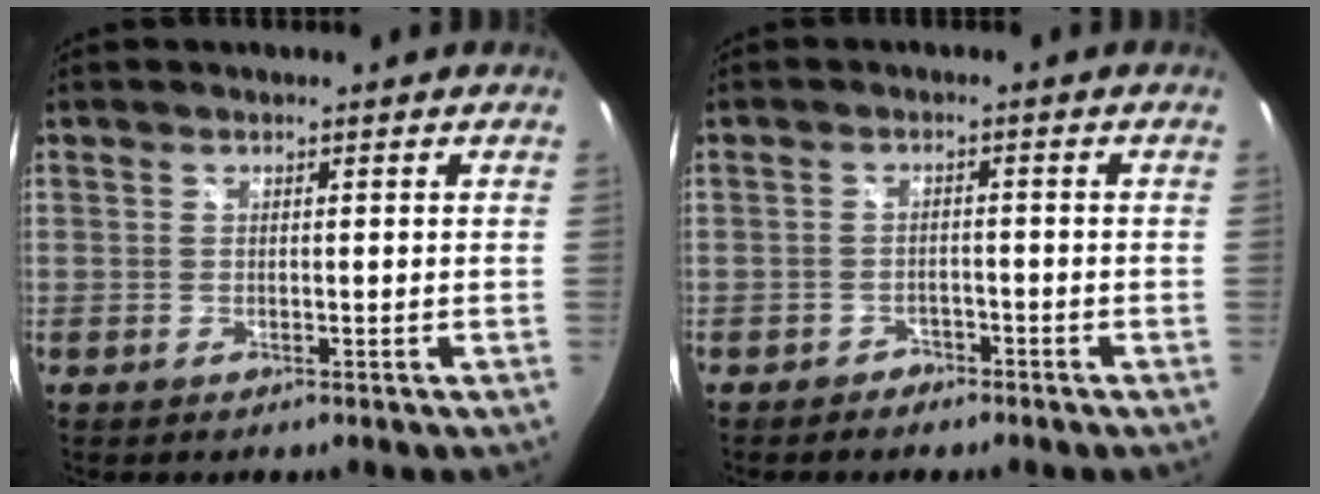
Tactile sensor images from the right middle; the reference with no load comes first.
{"total": 2.8, "force": [-2.4, 1.5, 0.3], "torque": [-0.014, 0.000, -0.038]}